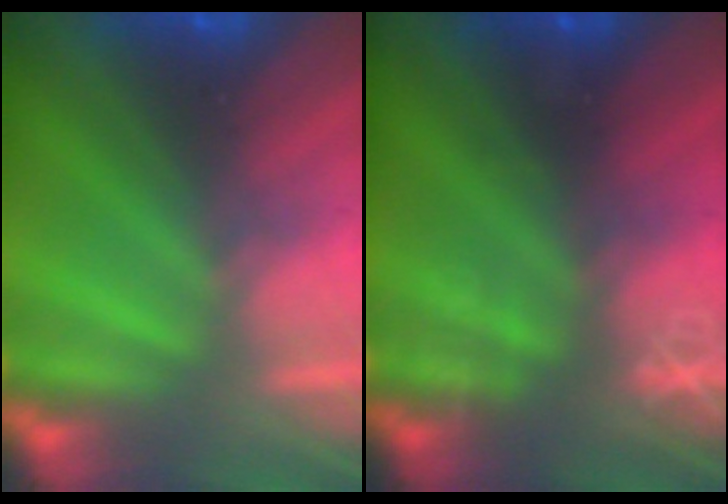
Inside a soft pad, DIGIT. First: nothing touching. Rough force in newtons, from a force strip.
{"total": 3.0}